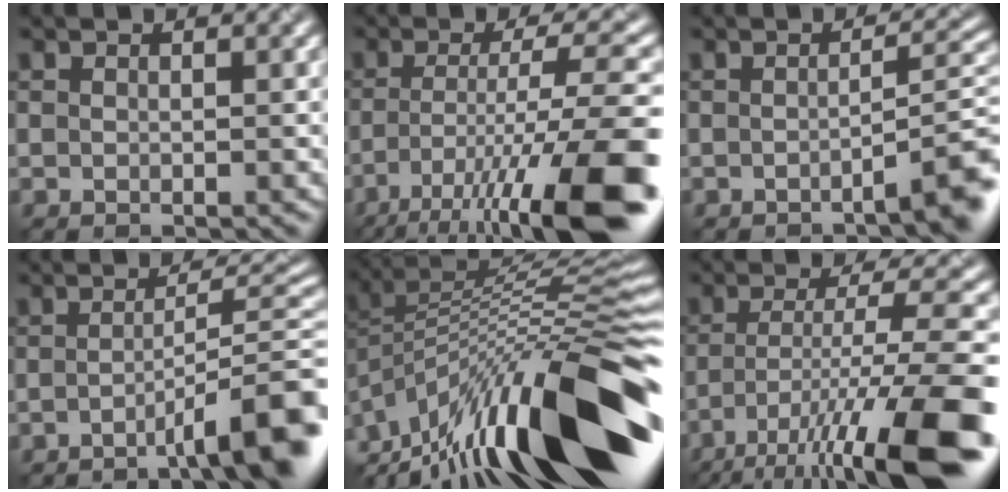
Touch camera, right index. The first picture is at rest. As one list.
[{"total": 14.0, "force": [-7.7, 3.0, 11.3], "torque": [-0.190, 0.003, -0.113]}, {"total": 4.8, "force": [-2.3, 0.6, 4.2], "torque": [-0.041, 0.017, -0.037]}, {"total": 7.8, "force": [-3.7, 0.9, 6.8], "torque": [-0.079, 0.023, -0.059]}, {"total": 15.7, "force": [-7.1, 5.1, 13.1], "torque": [-0.209, 0.031, -0.133]}, {"total": 14.0, "force": [-8.3, 2.9, 10.9], "torque": [-0.190, 0.005, -0.123]}]